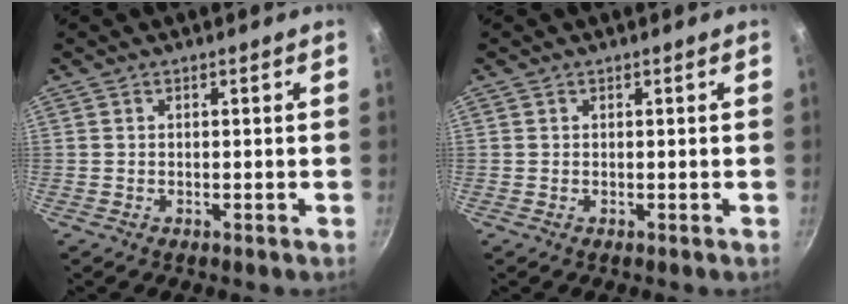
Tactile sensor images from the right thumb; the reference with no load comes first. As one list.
[{"total": 0.0}]